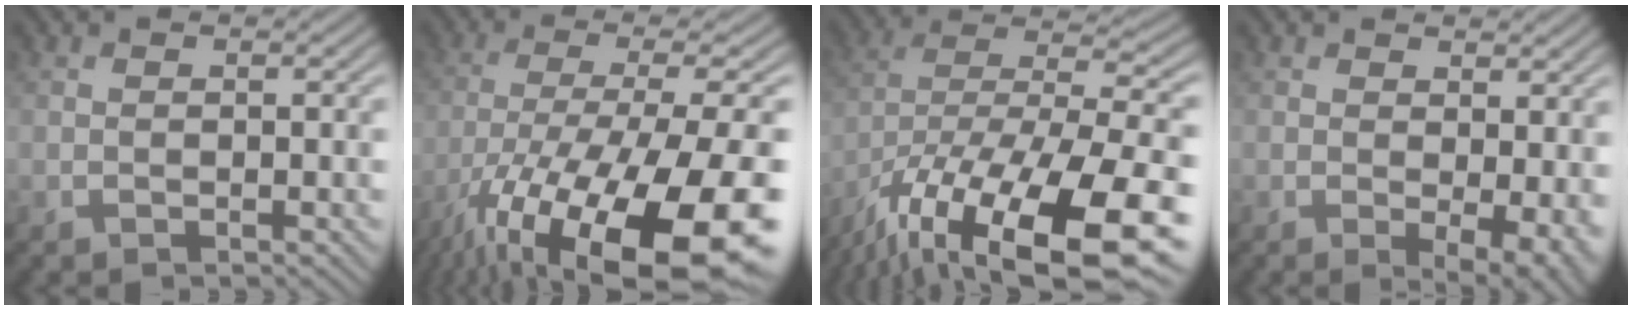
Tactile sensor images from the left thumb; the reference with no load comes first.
{"total": 19.3, "force": [-11.0, 5.9, 14.7], "torque": [-0.263, -0.045, -0.168]}
{"total": 18.2, "force": [-11.3, 6.5, 12.7], "torque": [-0.244, -0.035, -0.176]}
{"total": 3.9, "force": [0.4, 1.3, 3.6], "torque": [-0.051, -0.011, 0.012]}